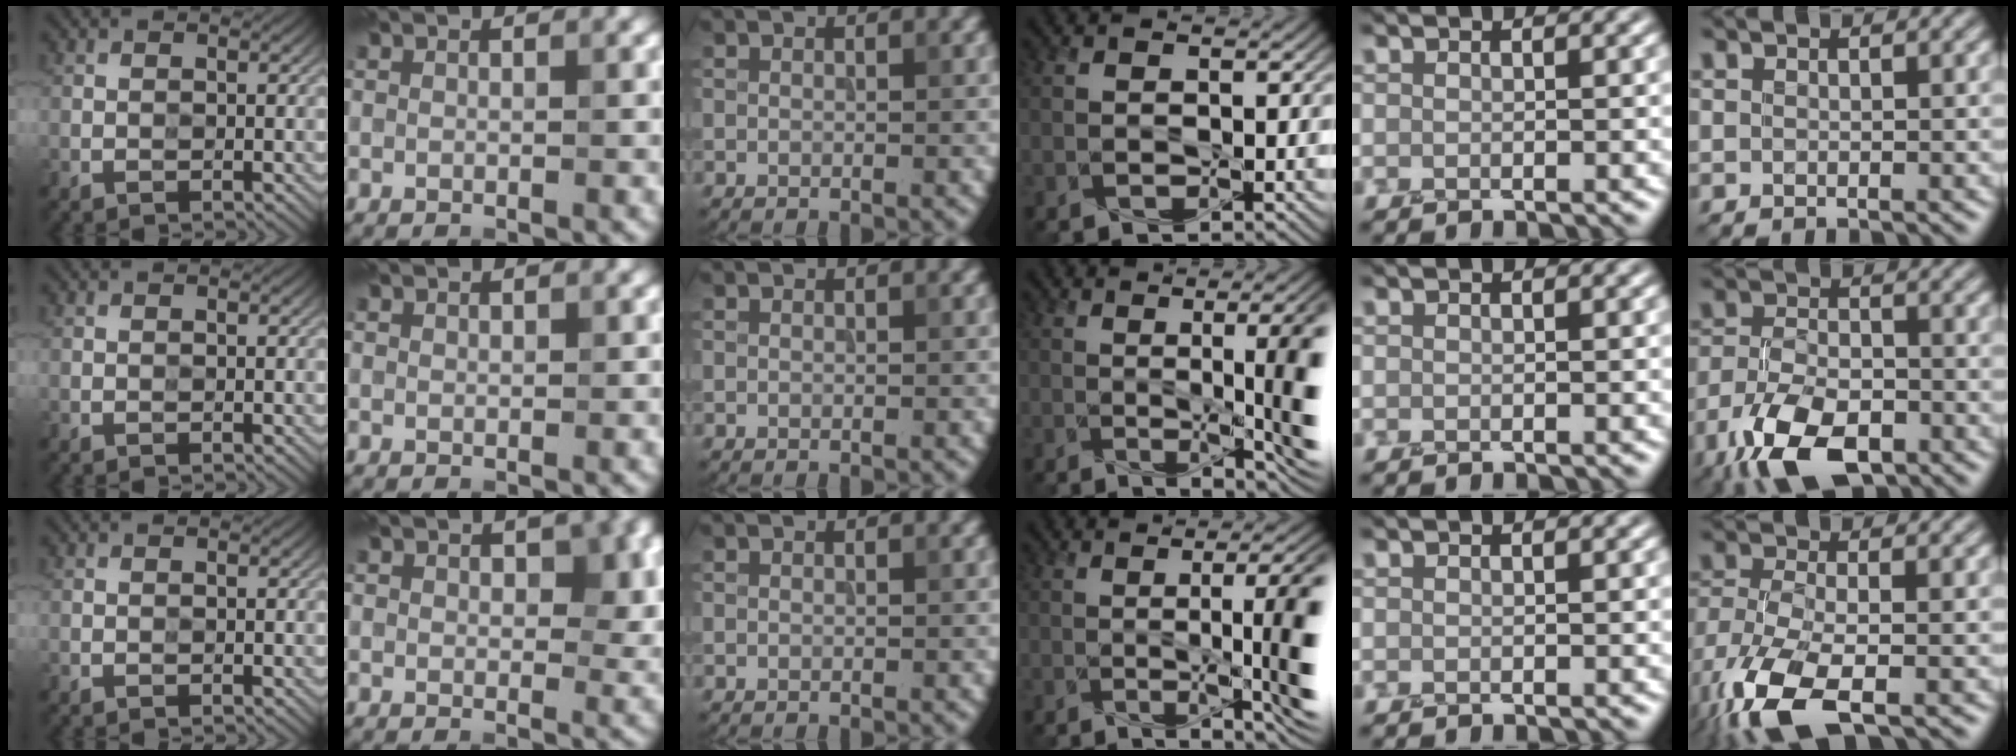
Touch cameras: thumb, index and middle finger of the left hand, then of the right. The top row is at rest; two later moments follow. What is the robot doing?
{"motion": "screw", "object": "flashlight"}